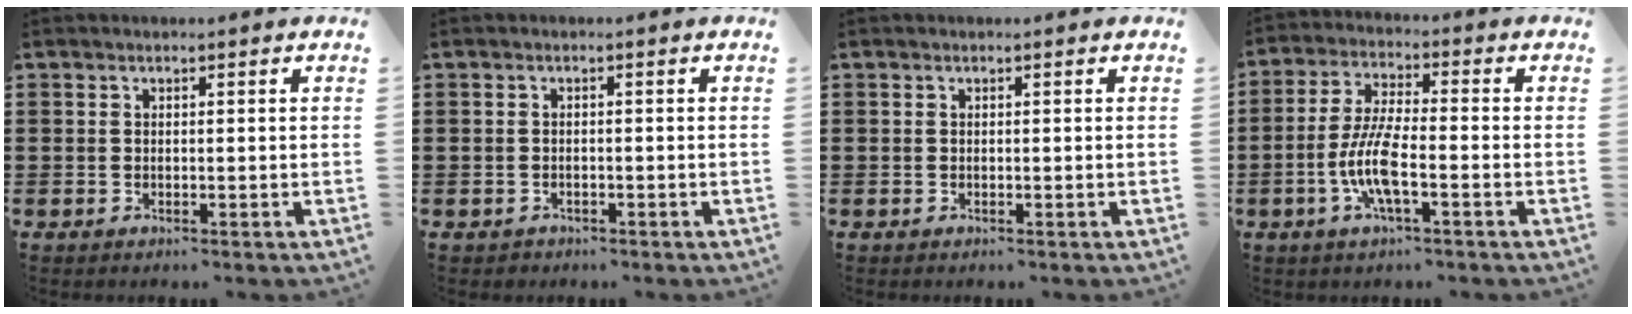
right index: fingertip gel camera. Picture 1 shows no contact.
{"total": 0.8, "force": [-0.6, 0.5, 0.0], "torque": [-0.004, 0.001, -0.013]}
{"total": 0.0}
{"total": 8.0, "force": [-2.8, 2.1, 7.2], "torque": [-0.166, -0.013, -0.060]}